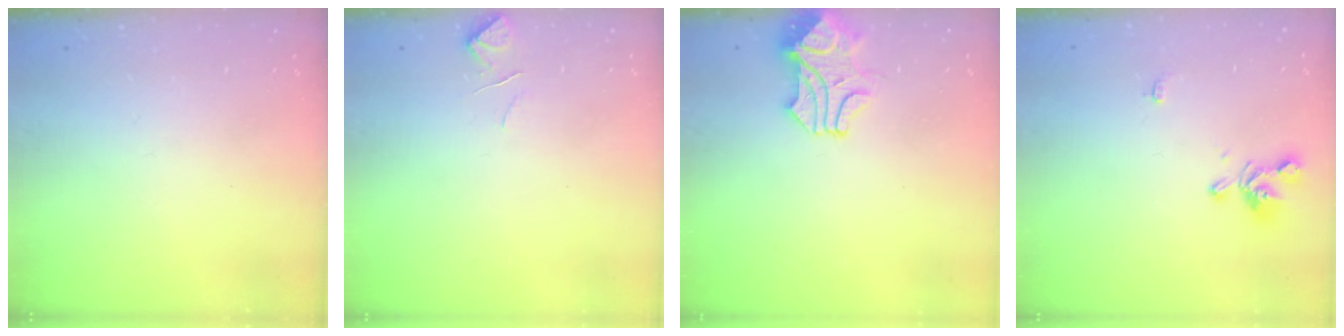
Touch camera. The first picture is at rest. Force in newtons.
{"total": 0.8, "press": 0.3, "slide": 0.7}
{"total": 1.0, "press": 0.5, "slide": 0.8}
{"total": 4.8, "press": 4.7, "slide": 0.8}